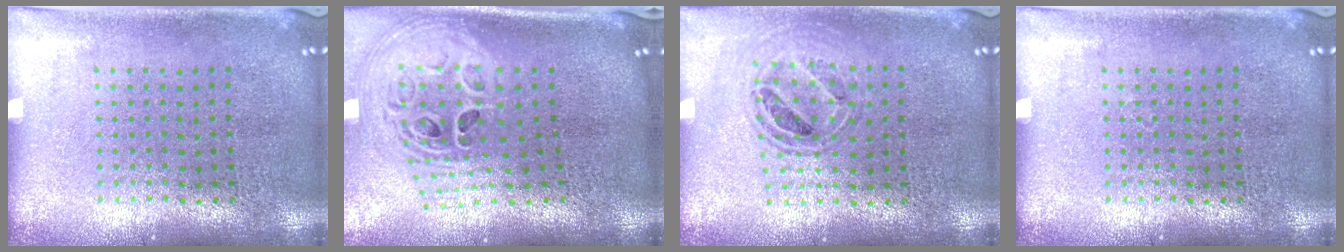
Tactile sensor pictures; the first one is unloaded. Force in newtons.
{"total": 2.9, "press": 2.0, "slide": 2.1}
{"total": 0.9, "press": 0.9, "slide": 0.1}
{"total": 0.0}